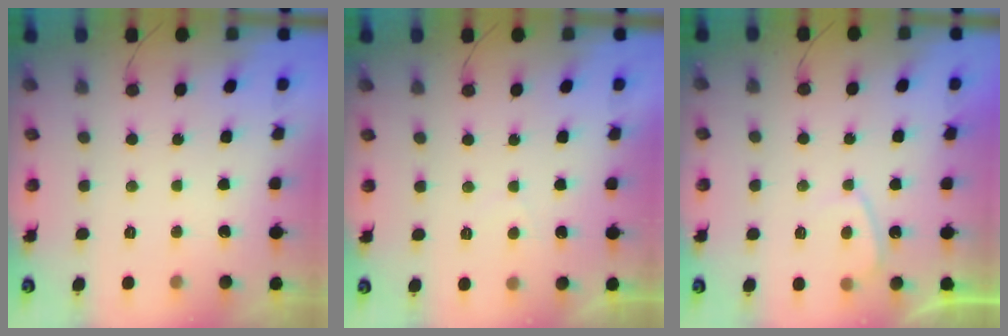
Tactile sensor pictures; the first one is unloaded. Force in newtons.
{"total": 0.7, "press": 0.3, "slide": 0.6}
{"total": 2.5, "press": 2.4, "slide": 0.7}